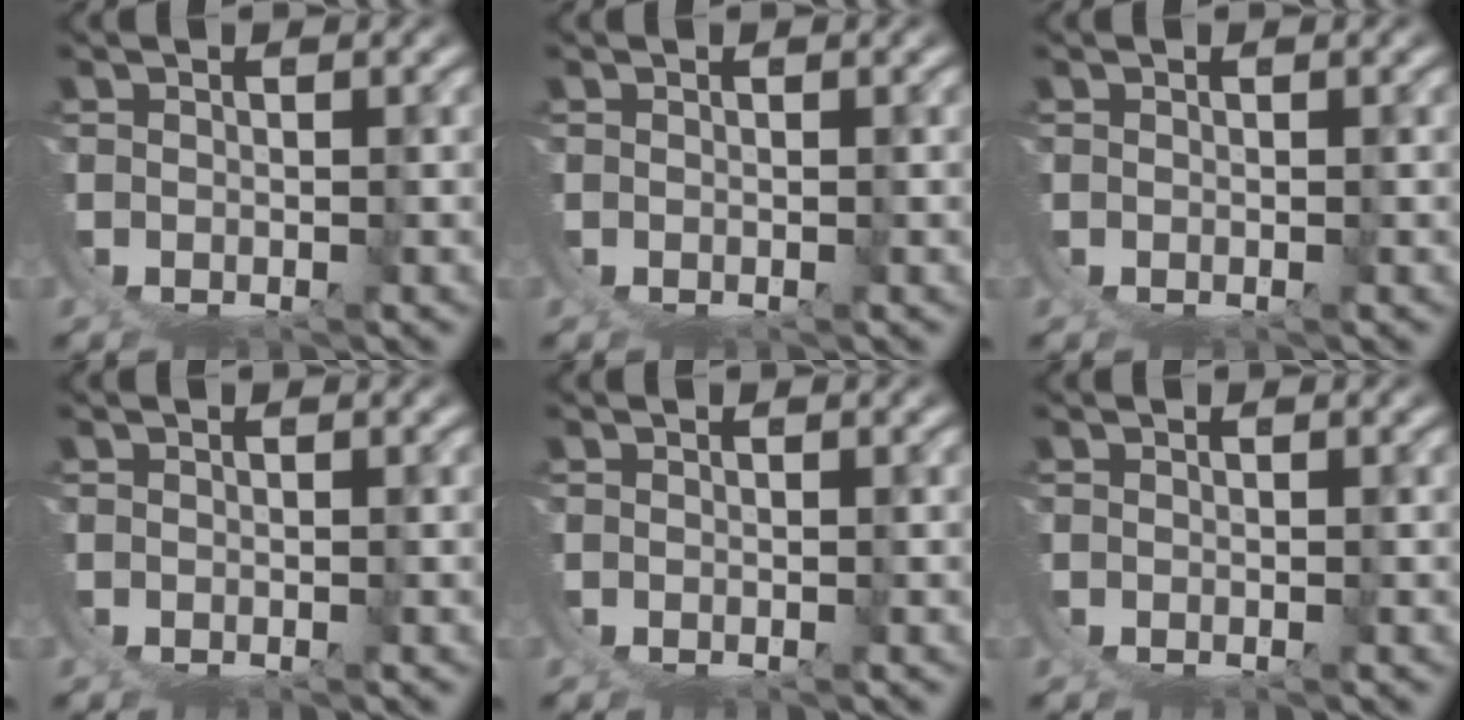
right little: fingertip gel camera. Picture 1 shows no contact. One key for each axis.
{"total": 0.0}
{"total": 0.0}
{"total": 0.0}
{"total": 0.0}
{"total": 0.0}